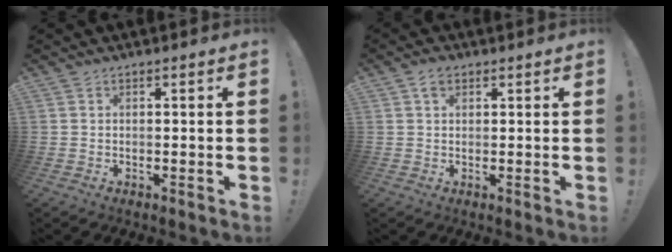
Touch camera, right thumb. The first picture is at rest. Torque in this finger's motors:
{"motor_torque": [-0.02, 0.58, 0.11, -0.08, 0.00]}